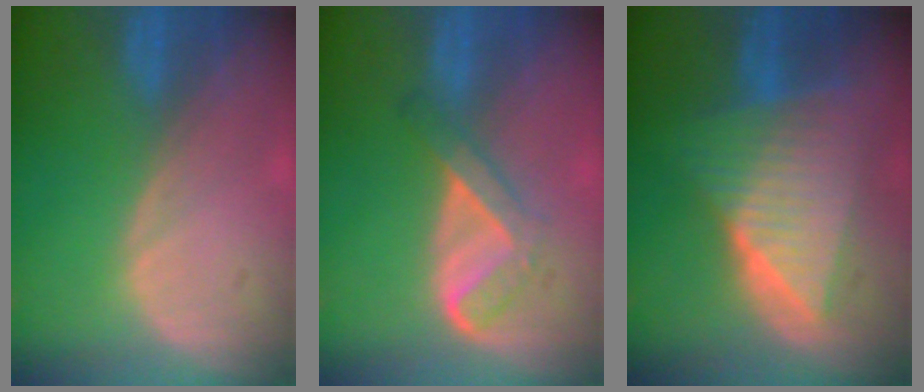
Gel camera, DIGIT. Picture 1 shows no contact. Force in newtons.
{"total": 5.5, "press": 4.6, "slide": 3.0}
{"total": 9.6, "press": 9.6, "slide": 0.6}